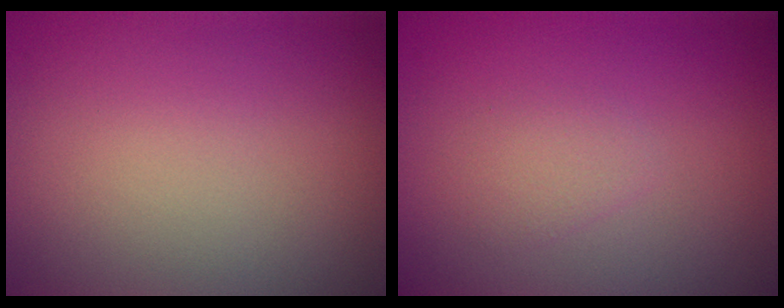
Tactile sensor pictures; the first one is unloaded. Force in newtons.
{"total": 1.1, "press": 1.1, "slide": 0.1}